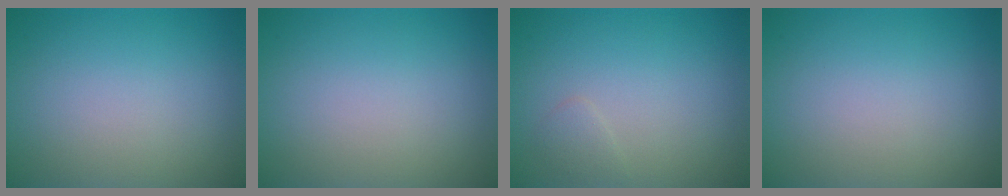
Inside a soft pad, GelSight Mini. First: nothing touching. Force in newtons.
{"total": 0.0}
{"total": 0.8, "press": 0.8, "slide": 0.0}
{"total": 0.0}